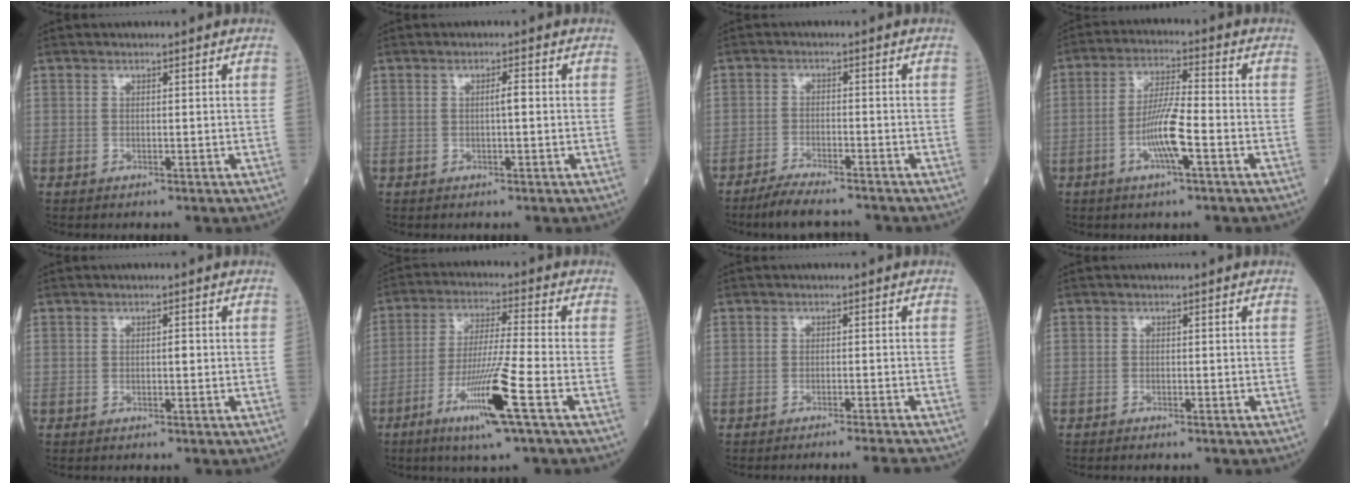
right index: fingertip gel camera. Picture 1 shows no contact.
{"total": 1.7, "force": [0.1, 0.1, 1.7], "torque": [-0.029, 0.003, 0.000]}
{"total": 7.0, "force": [-6.3, 0.9, 2.9], "torque": [-0.047, -0.017, -0.106]}
{"total": 8.0, "force": [-2.7, 0.7, 7.5], "torque": [-0.145, 0.002, -0.055]}
{"total": 0.8, "force": [-0.1, 0.2, 0.7], "torque": [-0.009, 0.001, -0.002]}
{"total": 11.6, "force": [-5.3, -1.1, 10.2], "torque": [-0.198, -0.019, -0.100]}
{"total": 4.4, "force": [-4.2, -0.9, 1.0], "torque": [-0.005, -0.007, -0.057]}
{"total": 1.2, "force": [-1.0, 0.1, 0.5], "torque": [-0.009, -0.002, -0.012]}